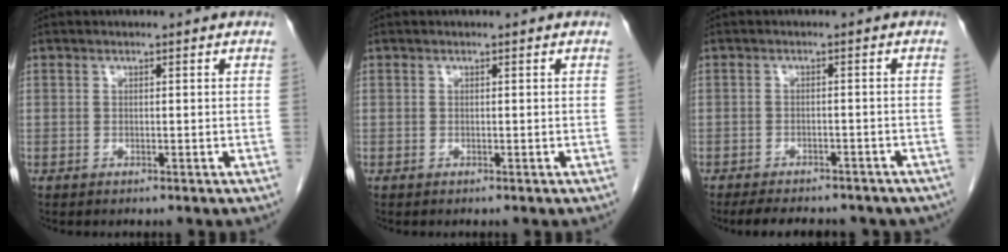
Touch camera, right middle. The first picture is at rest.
{"total": 0.0}
{"total": 12.9, "force": [-10.7, 4.9, 5.3], "torque": [-0.089, -0.003, -0.122]}